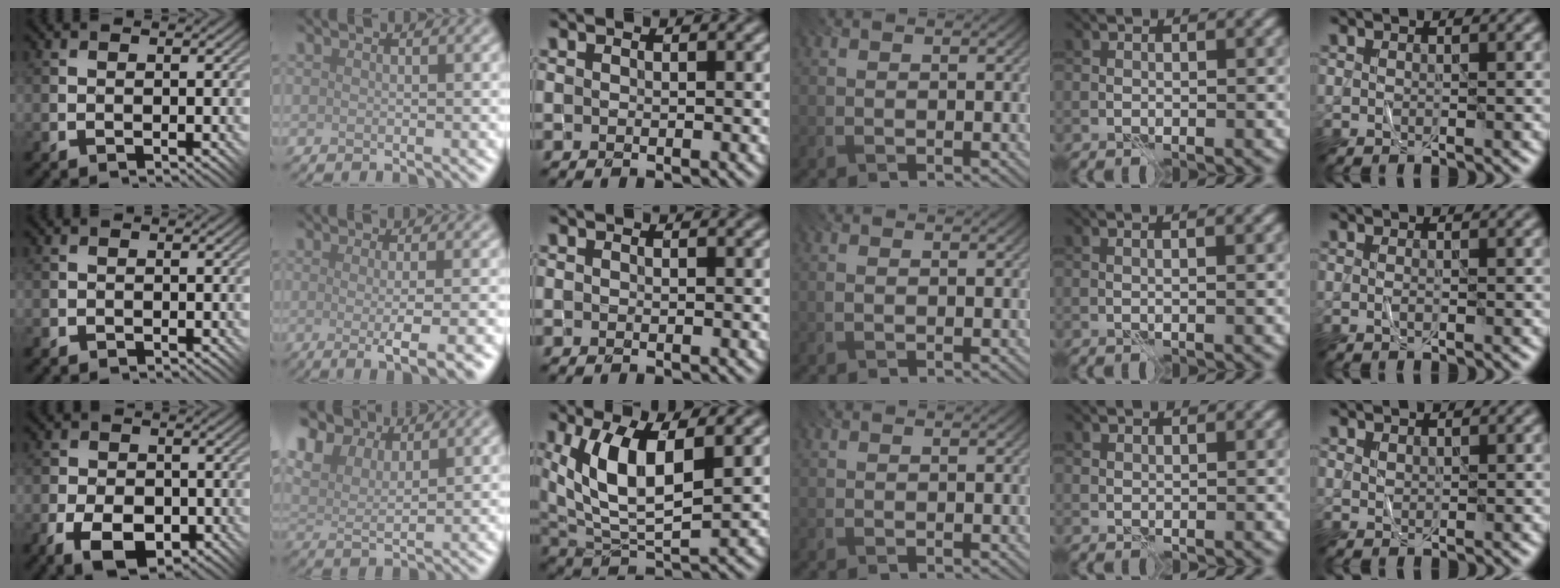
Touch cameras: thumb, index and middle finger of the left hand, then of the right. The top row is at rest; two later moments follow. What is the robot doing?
{"motion": "fold", "object": "shorts"}